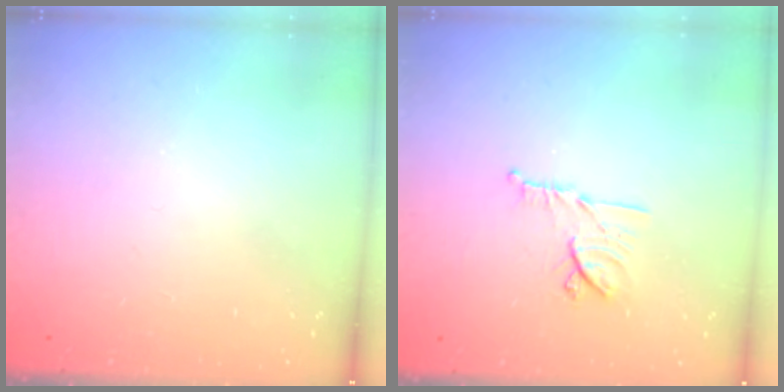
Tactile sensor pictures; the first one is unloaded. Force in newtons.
{"total": 9.7, "press": 9.7, "slide": 0.6}